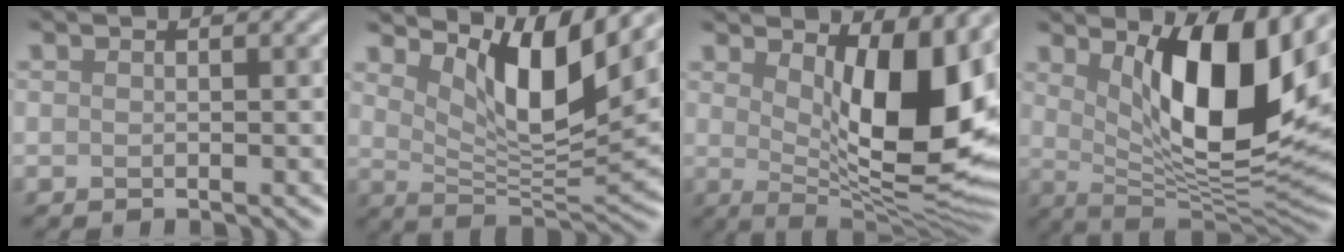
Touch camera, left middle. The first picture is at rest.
{"total": 8.0, "force": [4.1, 2.3, 6.5], "torque": [-0.111, -0.016, 0.071]}
{"total": 11.9, "force": [2.8, 4.6, 10.6], "torque": [-0.142, -0.014, 0.047]}
{"total": 11.2, "force": [3.5, 3.7, 9.9], "torque": [-0.155, -0.020, 0.065]}